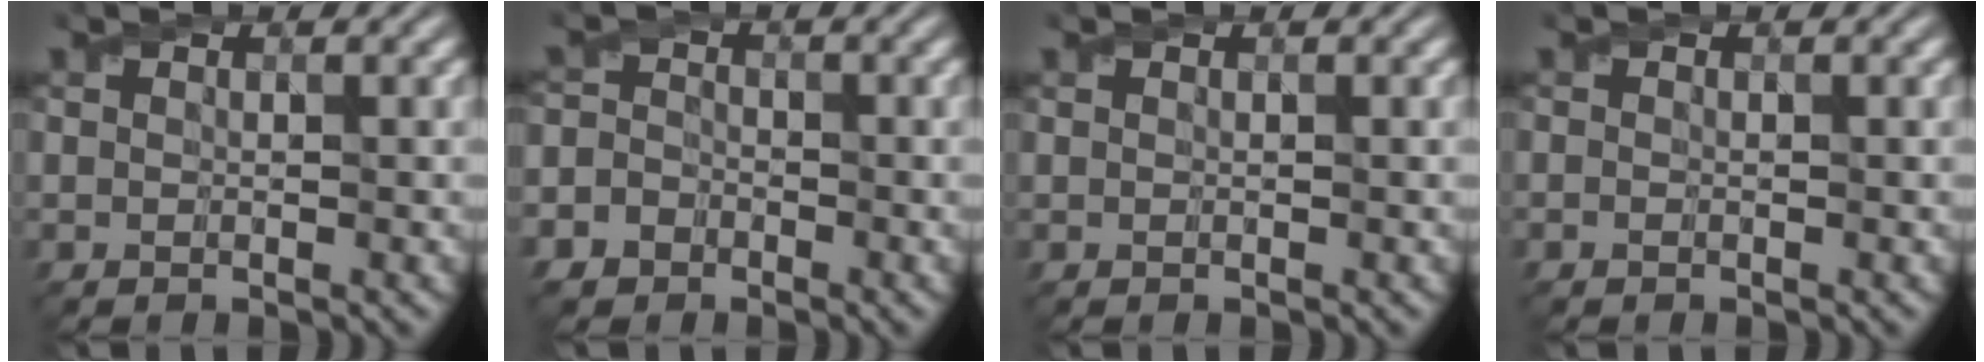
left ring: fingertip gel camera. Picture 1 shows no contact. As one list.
[{"total": 4.6, "force": [-2.7, 3.5, 1.1], "torque": [-0.004, -0.005, -0.058]}, {"total": 0.0}, {"total": 0.0}]